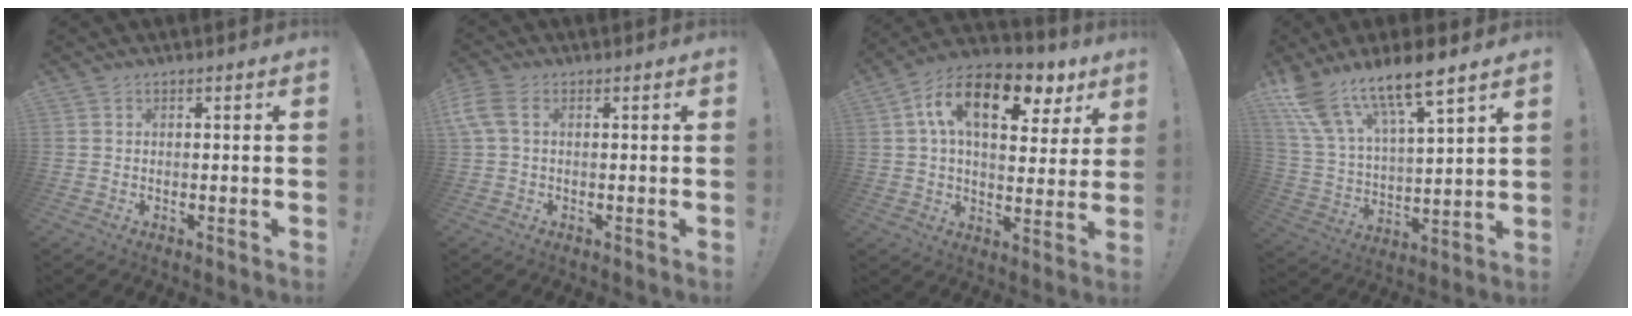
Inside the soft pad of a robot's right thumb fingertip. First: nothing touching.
{"total": 4.7, "force": [1.3, 2.2, 3.9], "torque": [-0.087, -0.003, 0.026]}
{"total": 16.9, "force": [6.9, 8.9, 12.6], "torque": [-0.200, -0.023, 0.115]}
{"total": 15.3, "force": [11.9, 4.3, 8.5], "torque": [-0.169, -0.080, 0.214]}